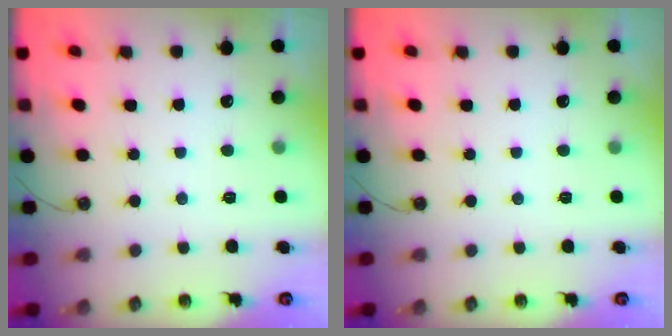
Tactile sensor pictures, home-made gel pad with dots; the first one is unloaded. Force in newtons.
{"total": 0.0}